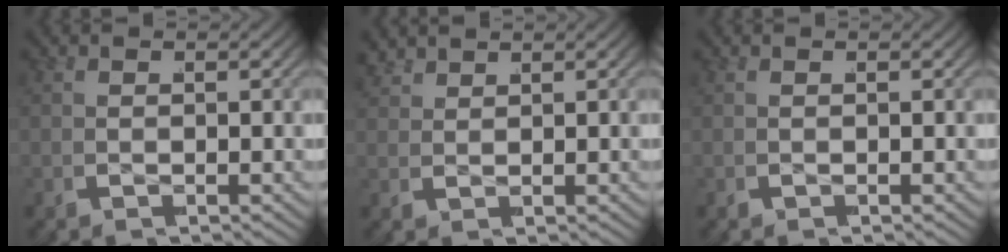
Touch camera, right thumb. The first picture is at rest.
{"total": 1.7, "force": [1.6, -0.3, -0.4], "torque": [0.012, 0.005, 0.030]}
{"total": 0.0}